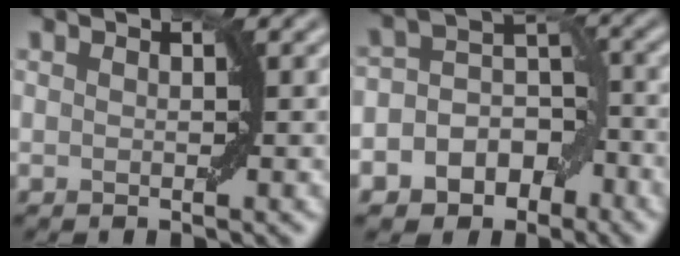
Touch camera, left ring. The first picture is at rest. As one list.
[{"total": 7.4, "force": [-3.8, 5.7, 2.8], "torque": [-0.019, 0.011, -0.077]}]